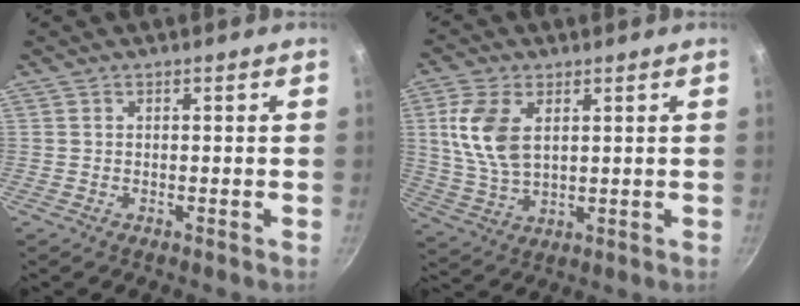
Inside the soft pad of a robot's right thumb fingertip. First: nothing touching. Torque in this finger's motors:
{"motor_torque": [-0.71, 1.02, 0.74, -0.05, 0.11]}